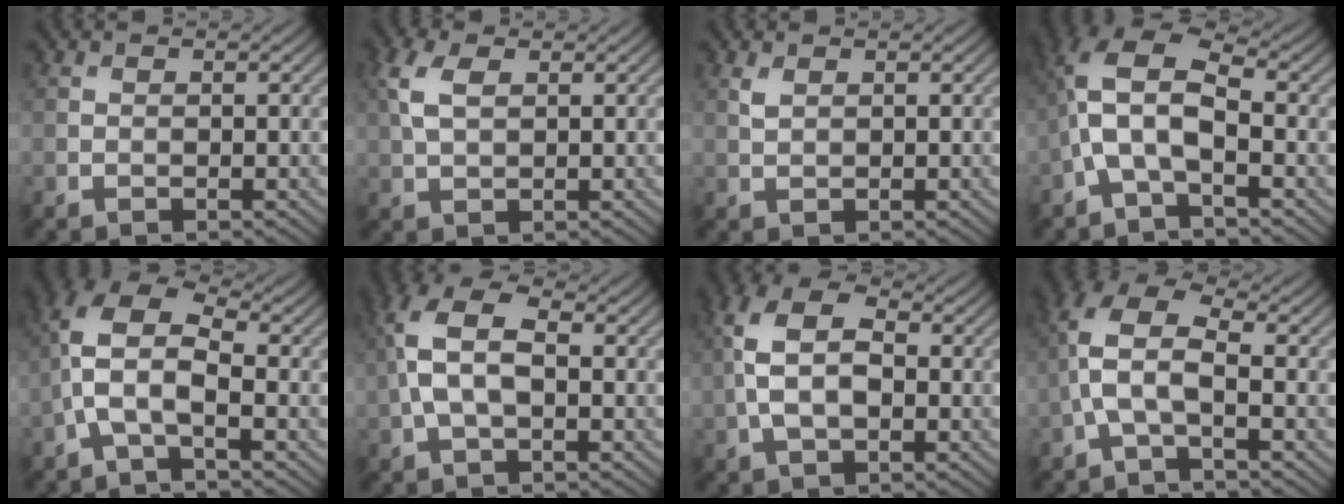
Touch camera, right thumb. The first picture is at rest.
{"total": 4.2, "force": [1.4, 2.2, 3.3], "torque": [-0.090, 0.008, 0.026]}
{"total": 1.1, "force": [0.7, 0.5, 0.7], "torque": [-0.023, -0.001, 0.018]}
{"total": 7.6, "force": [-1.6, 3.4, 6.6], "torque": [-0.153, 0.018, -0.046]}
{"total": 7.9, "force": [-1.2, 3.6, 6.9], "torque": [-0.159, 0.019, -0.041]}
{"total": 8.3, "force": [0.3, 4.4, 7.0], "torque": [-0.167, 0.017, -0.004]}
{"total": 7.9, "force": [0.1, 4.6, 6.4], "torque": [-0.148, 0.009, -0.010]}
{"total": 6.9, "force": [-1.1, 2.8, 6.2], "torque": [-0.147, 0.019, -0.035]}